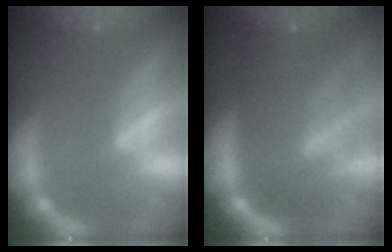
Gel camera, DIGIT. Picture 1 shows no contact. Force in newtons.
{"total": 10.0}